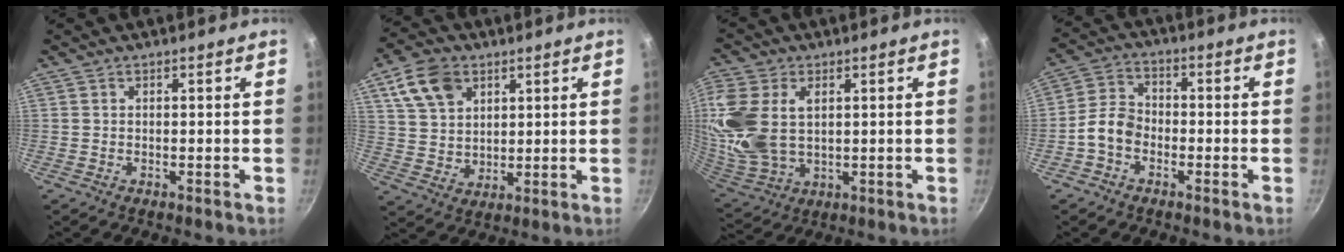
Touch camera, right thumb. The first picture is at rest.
{"total": 11.4, "force": [5.2, 8.3, 6.0], "torque": [-0.089, -0.007, 0.103]}
{"total": 17.1, "force": [3.6, 11.4, 12.3], "torque": [-0.272, -0.012, 0.080]}
{"total": 6.1, "force": [-2.5, 4.4, 3.4], "torque": [-0.051, 0.034, -0.062]}